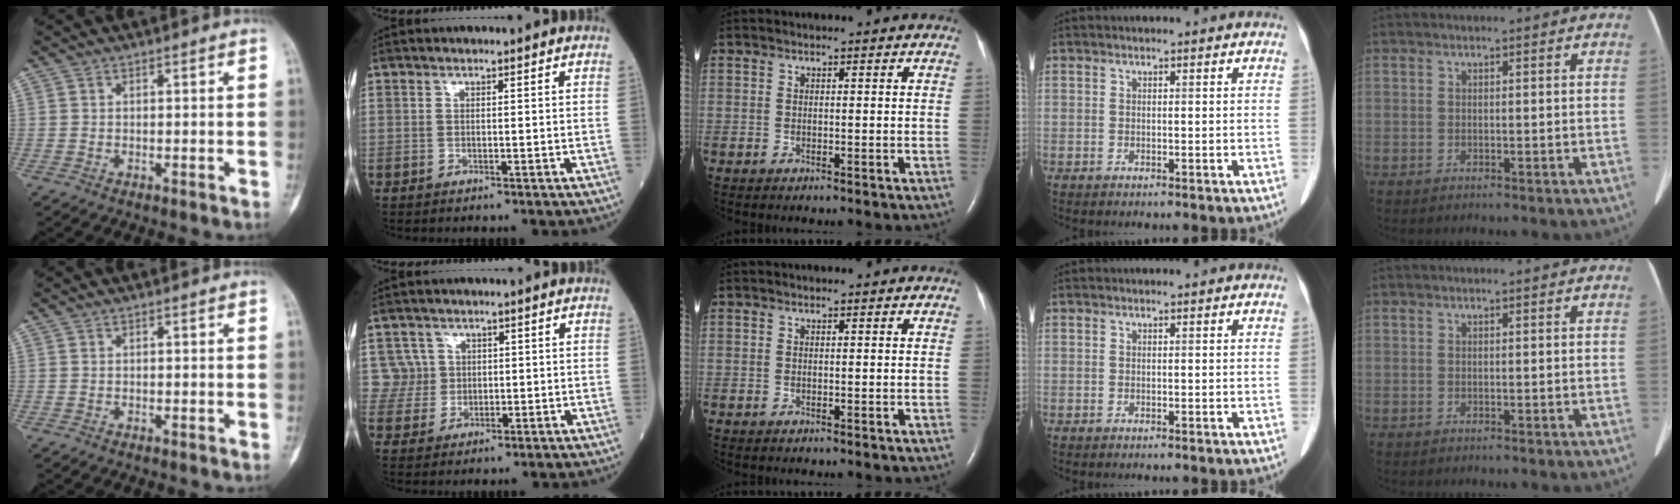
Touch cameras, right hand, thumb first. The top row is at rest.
{"index": {"total": 3.9, "force": [1.1, 3.7, -0.6], "torque": [0.025, 0.010, 0.021]}}